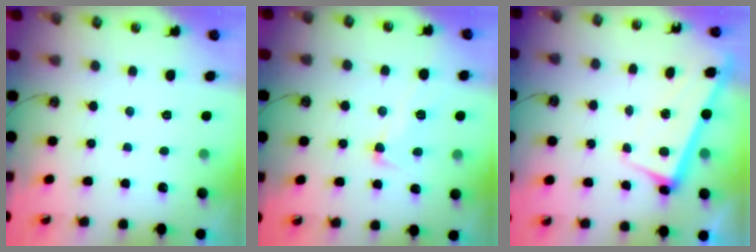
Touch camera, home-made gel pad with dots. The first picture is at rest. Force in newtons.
{"total": 3.3, "press": 3.2, "slide": 1.0}
{"total": 2.4, "press": 2.3, "slide": 0.5}